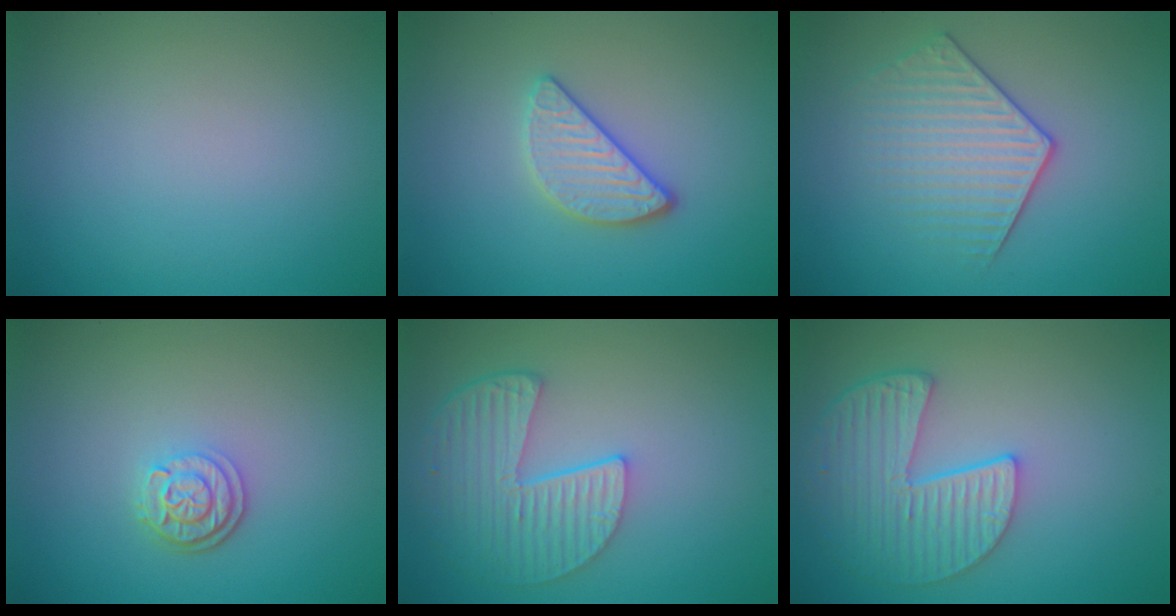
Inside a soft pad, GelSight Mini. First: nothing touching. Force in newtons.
{"total": 3.1, "press": 2.8, "slide": 1.4}
{"total": 3.4, "press": 3.2, "slide": 1.3}
{"total": 2.5, "press": 2.1, "slide": 1.4}
{"total": 5.3, "press": 4.2, "slide": 3.2}
{"total": 5.4, "press": 4.7, "slide": 2.7}